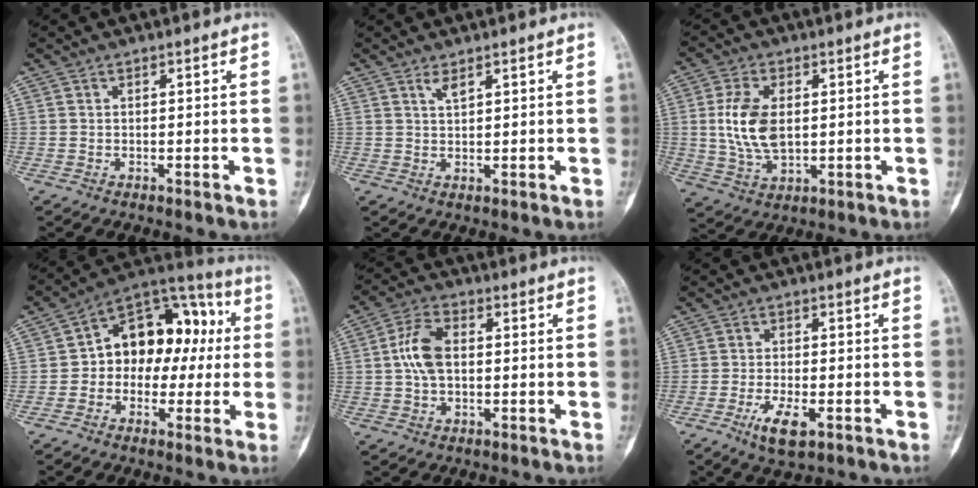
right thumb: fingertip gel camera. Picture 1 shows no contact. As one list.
[{"total": 1.7, "force": [1.2, 0.3, 1.2], "torque": [-0.022, -0.009, 0.025]}, {"total": 10.4, "force": [1.0, 6.0, 8.4], "torque": [-0.168, -0.008, 0.027]}, {"total": 16.6, "force": [0.8, 11.5, 11.9], "torque": [-0.116, 0.052, -0.001]}, {"total": 7.5, "force": [0.4, 4.5, 6.0], "torque": [-0.121, 0.016, 0.002]}, {"total": 5.9, "force": [-2.7, 2.2, 4.7], "torque": [-0.089, 0.003, -0.044]}]